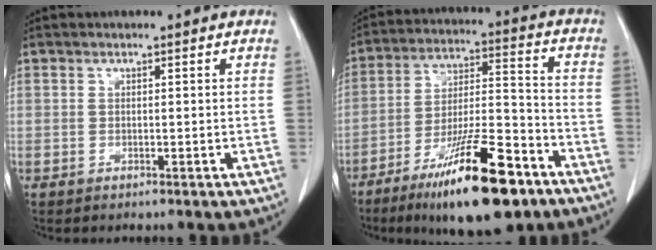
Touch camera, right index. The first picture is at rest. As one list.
[{"total": 18.7, "force": [-11.8, 3.6, 14.0], "torque": [-0.222, -0.013, -0.198]}]